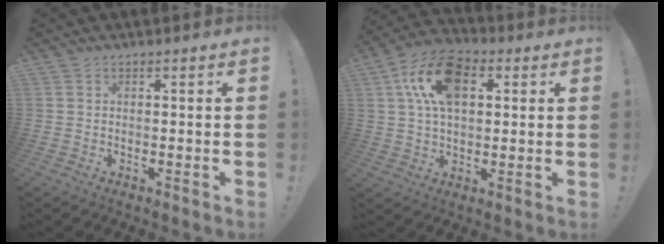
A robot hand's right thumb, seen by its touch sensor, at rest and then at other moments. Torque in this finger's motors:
{"motor_torque": [1.27, 2.77, 0.10, 0.08, 0.32]}